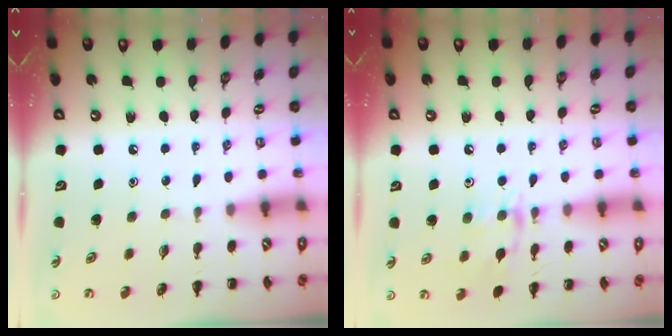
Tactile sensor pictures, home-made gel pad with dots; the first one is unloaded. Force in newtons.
{"total": 9.7, "press": 9.7, "slide": 0.8}